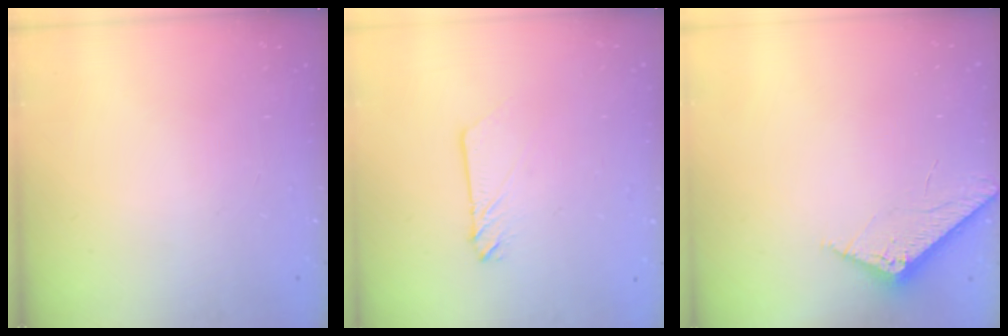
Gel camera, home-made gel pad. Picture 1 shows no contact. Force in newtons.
{"total": 2.3, "press": 2.3, "slide": 0.3}
{"total": 5.4, "press": 5.4, "slide": 0.1}